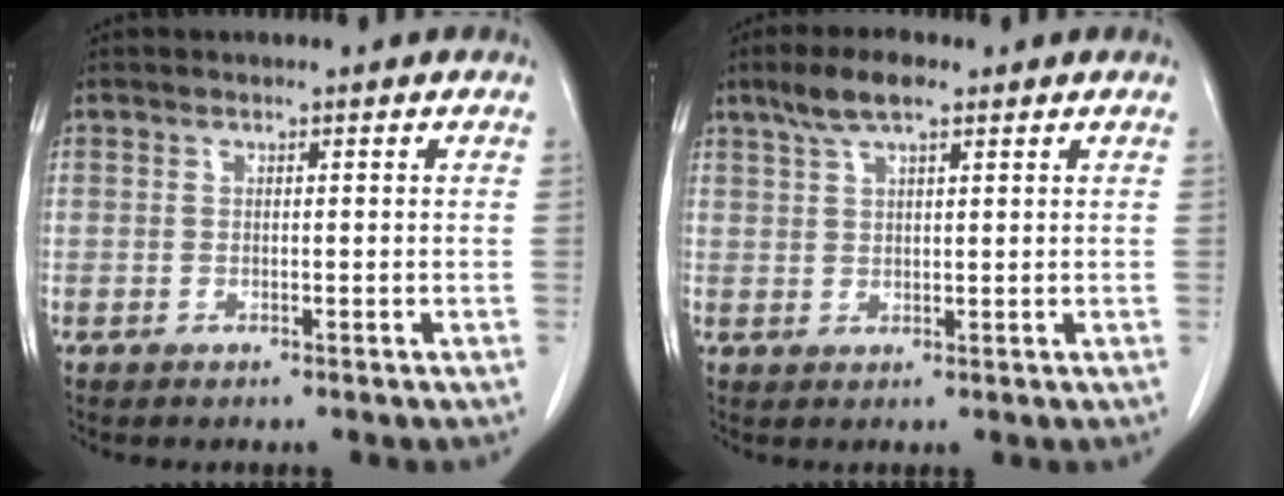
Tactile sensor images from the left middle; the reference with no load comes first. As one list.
[{"total": 5.1, "force": [3.4, 1.2, 3.6], "torque": [-0.077, 0.015, 0.063]}]